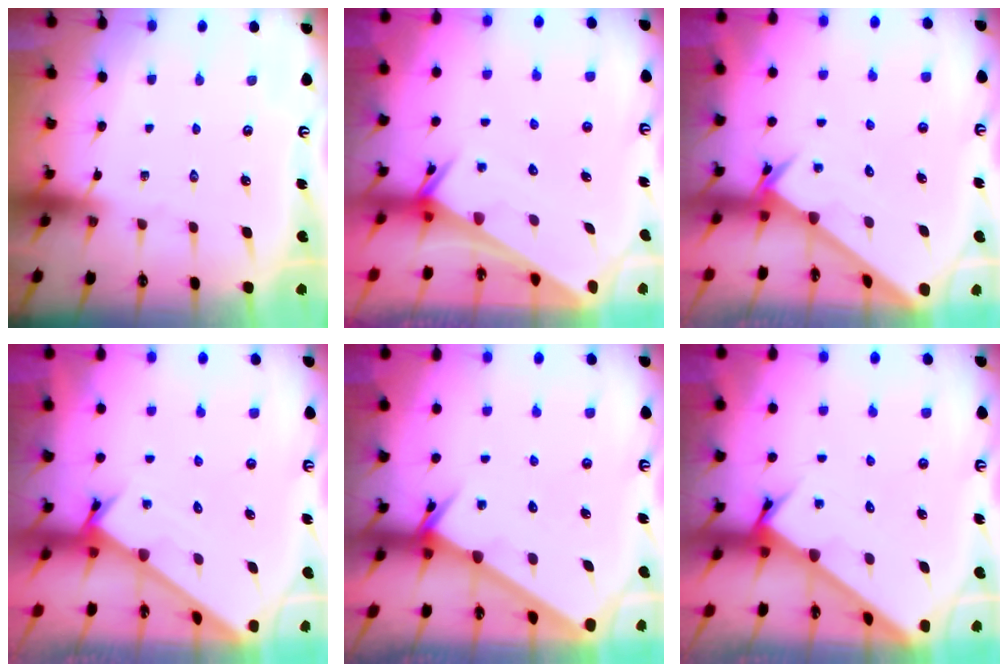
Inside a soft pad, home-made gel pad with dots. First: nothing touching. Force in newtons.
{"total": 2.6, "press": 2.6, "slide": 0.1}
{"total": 2.6, "press": 2.6, "slide": 0.2}
{"total": 1.6, "press": 1.6, "slide": 0.1}
{"total": 2.5, "press": 2.5, "slide": 0.1}
{"total": 2.8, "press": 2.8, "slide": 0.3}